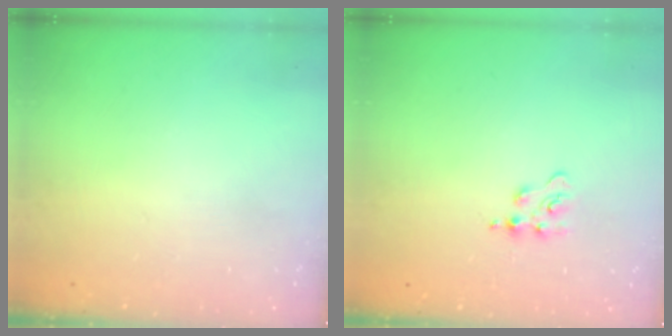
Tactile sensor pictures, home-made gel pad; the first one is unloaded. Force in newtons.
{"total": 3.6, "press": 3.5, "slide": 0.5}